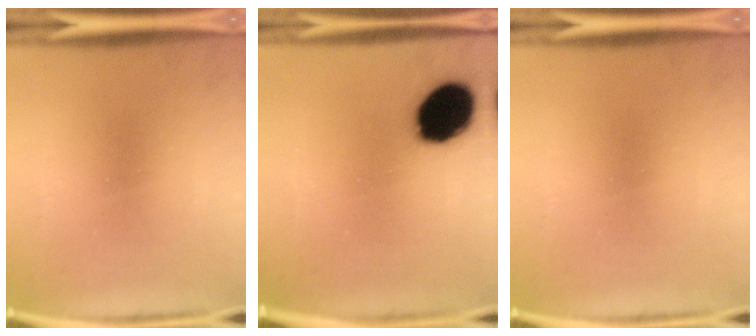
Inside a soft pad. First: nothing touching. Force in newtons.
{"total": 16.2}
{"total": 0.0}